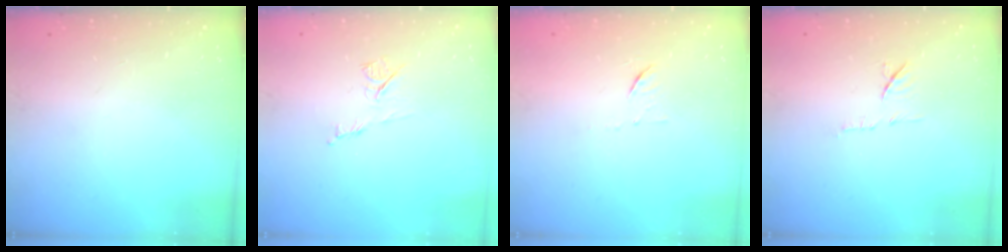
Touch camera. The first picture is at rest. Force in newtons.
{"total": 6.6, "press": 6.5, "slide": 0.9}
{"total": 6.0, "press": 6.0, "slide": 0.4}
{"total": 7.1, "press": 7.1, "slide": 1.0}